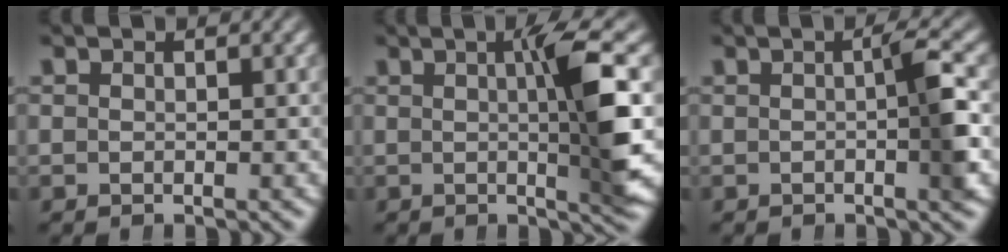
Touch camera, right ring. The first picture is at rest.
{"total": 6.1, "force": [0.4, 0.0, 6.1], "torque": [-0.091, 0.000, 0.007]}
{"total": 3.3, "force": [-0.3, -0.1, 3.3], "torque": [-0.041, 0.006, -0.008]}